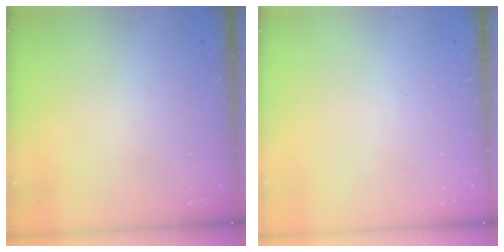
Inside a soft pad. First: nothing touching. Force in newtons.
{"total": 0.0}